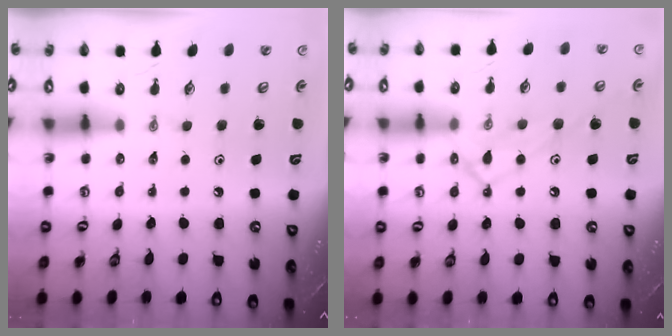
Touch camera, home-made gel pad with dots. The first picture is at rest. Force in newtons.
{"total": 12.1, "press": 12.0, "slide": 0.9}